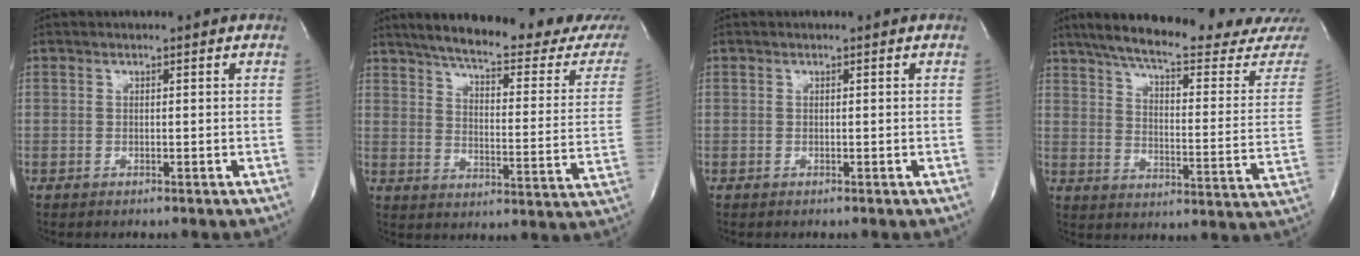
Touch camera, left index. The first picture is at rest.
{"total": 25.9, "force": [22.5, 3.6, 12.3], "torque": [-0.180, -0.059, 0.273]}
{"total": 0.0}
{"total": 25.9, "force": [23.0, 1.7, 11.9], "torque": [-0.182, -0.073, 0.291]}